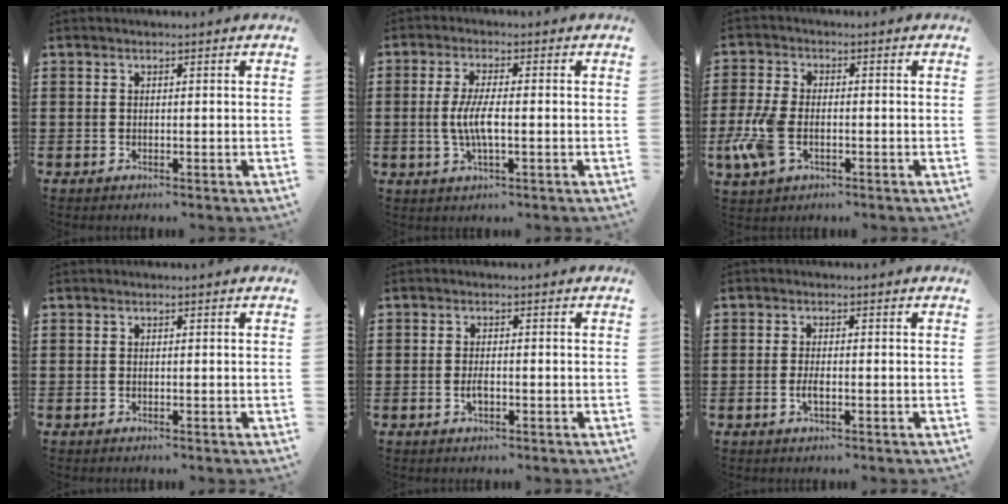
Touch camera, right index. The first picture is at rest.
{"total": 5.1, "force": [-0.8, 1.1, 5.0], "torque": [-0.116, -0.008, -0.024]}
{"total": 6.8, "force": [-2.0, 3.7, 5.3], "torque": [-0.139, -0.010, -0.044]}
{"total": 0.0}
{"total": 2.2, "force": [-0.6, 0.8, 1.9], "torque": [-0.044, -0.003, -0.012]}
{"total": 2.1, "force": [-0.6, 0.7, 1.9], "torque": [-0.043, -0.003, -0.013]}